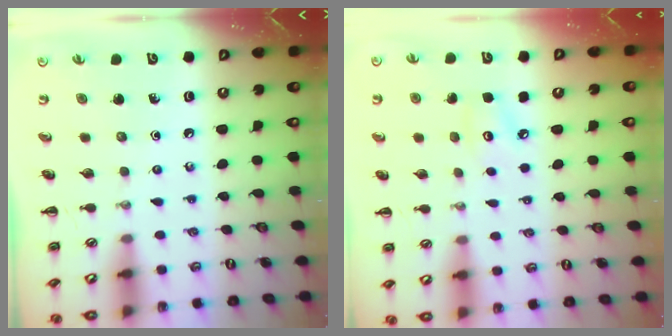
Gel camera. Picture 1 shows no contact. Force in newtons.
{"total": 4.1, "press": 4.1, "slide": 0.6}